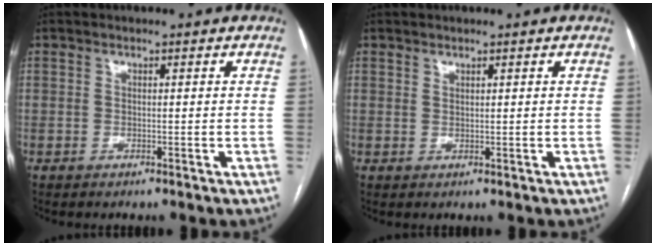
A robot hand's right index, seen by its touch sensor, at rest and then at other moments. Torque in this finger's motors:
{"motor_torque": [-0.11, -0.10, 0.04, 0.00]}